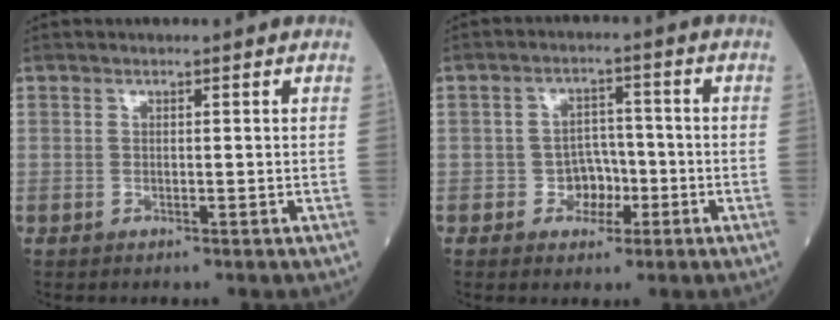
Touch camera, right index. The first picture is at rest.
{"total": 4.4, "force": [-1.5, 3.6, 2.1], "torque": [-0.023, 0.015, -0.023]}